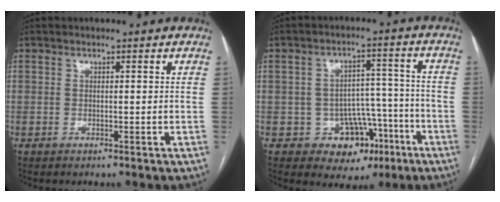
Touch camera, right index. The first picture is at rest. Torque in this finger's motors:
{"motor_torque": [-0.01, -0.31, 0.06, -0.01]}